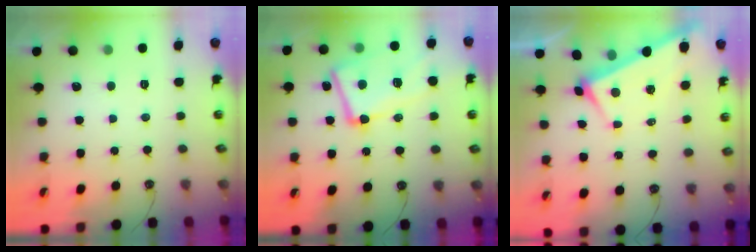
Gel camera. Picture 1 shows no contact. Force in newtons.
{"total": 11.5, "press": 11.3, "slide": 2.2}
{"total": 3.8, "press": 3.8, "slide": 0.2}